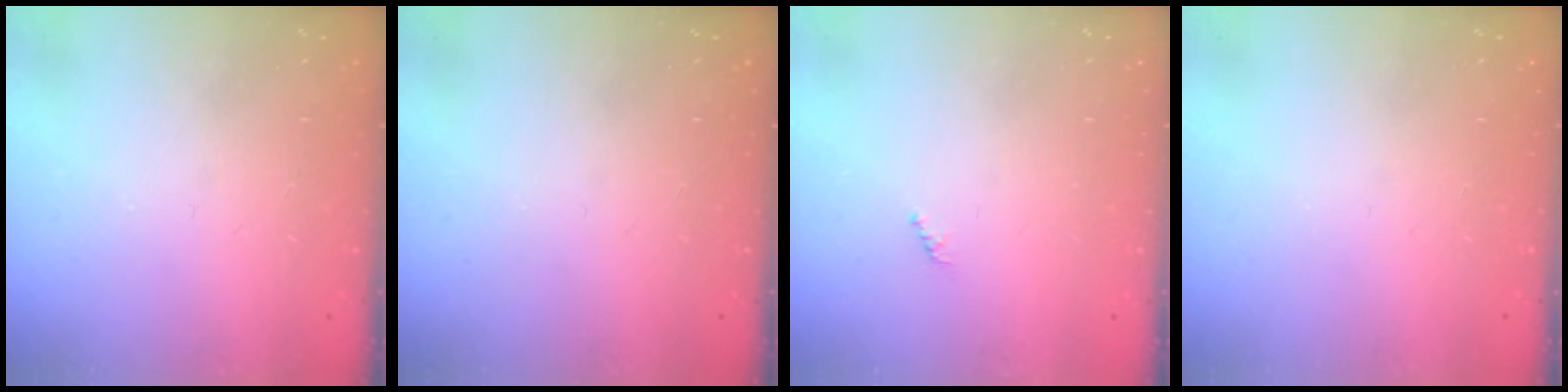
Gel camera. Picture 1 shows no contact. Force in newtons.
{"total": 0.0}
{"total": 0.7, "press": 0.7, "slide": 0.3}
{"total": 0.0}